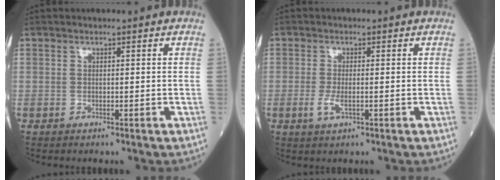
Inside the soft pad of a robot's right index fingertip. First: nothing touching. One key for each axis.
{"total": 2.4, "fx": -0.7, "fy": 0.6, "fz": 2.2, "tx": -0.055, "ty": -0.007, "tz": -0.011}